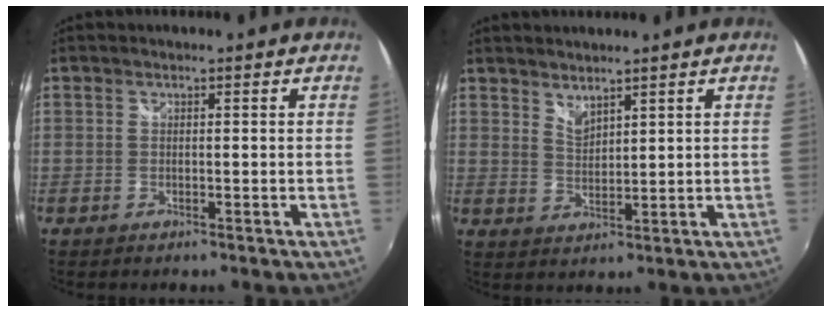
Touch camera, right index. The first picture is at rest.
{"total": 3.2, "force": [2.9, 0.7, 1.1], "torque": [-0.016, -0.004, 0.052]}